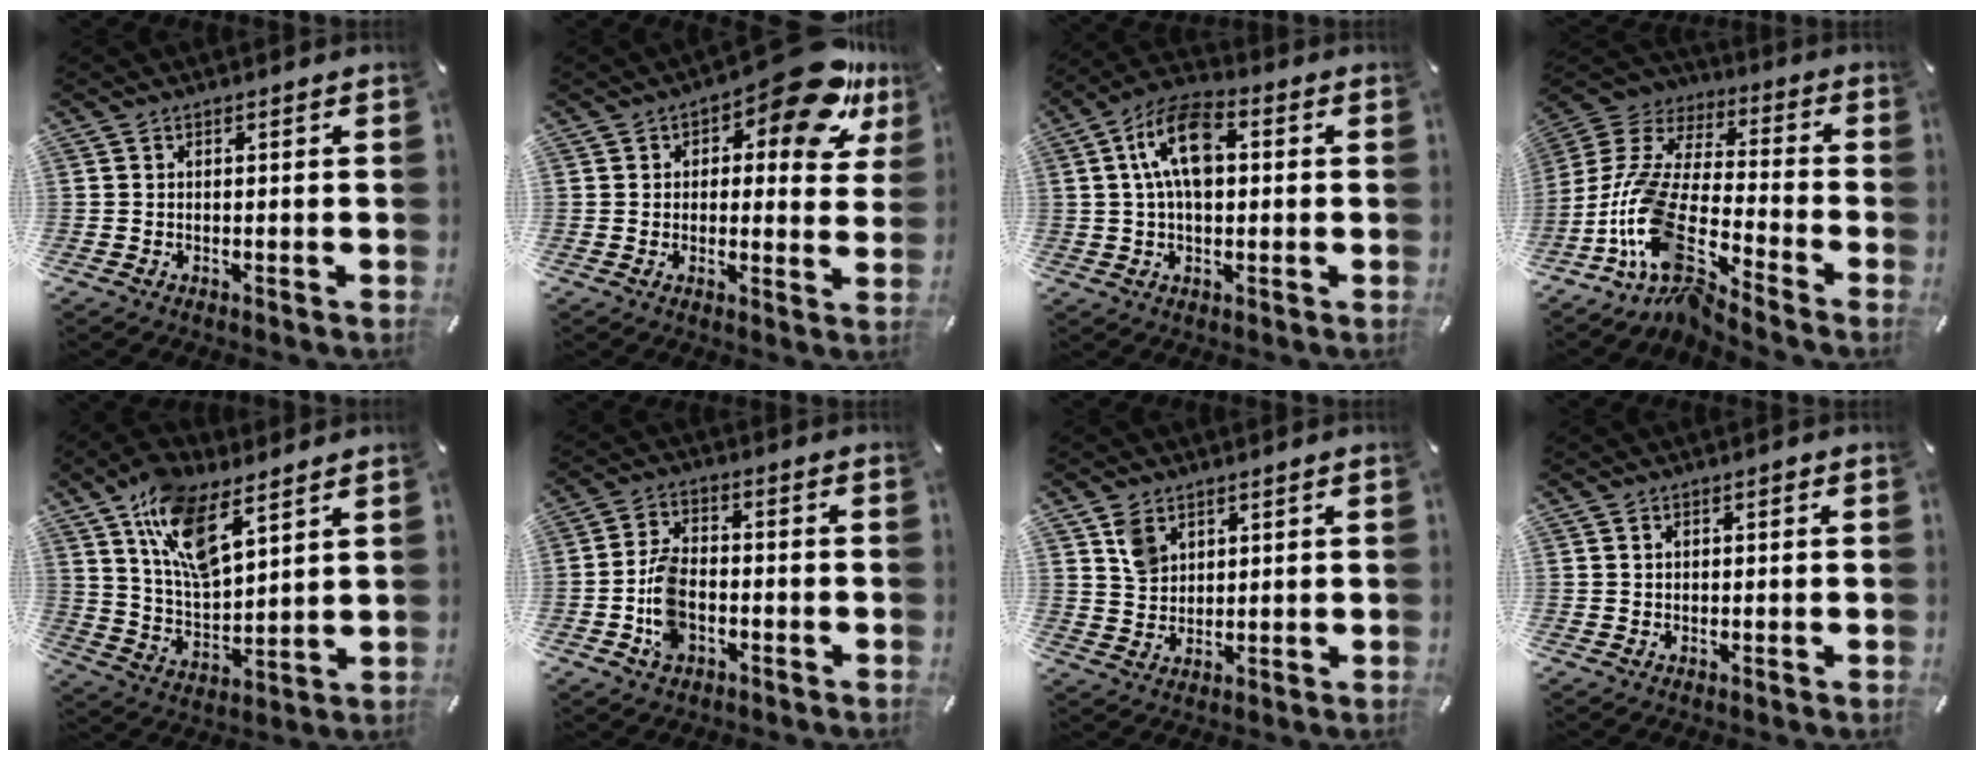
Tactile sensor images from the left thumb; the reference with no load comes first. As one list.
[{"total": 15.1, "force": [9.1, 6.0, 10.4], "torque": [-0.129, -0.058, 0.150]}, {"total": 11.5, "force": [1.9, 6.9, 9.0], "torque": [-0.179, 0.008, 0.035]}, {"total": 18.4, "force": [-10.8, 8.3, 12.3], "torque": [-0.292, 0.024, -0.207]}, {"total": 14.2, "force": [9.3, 5.9, 9.0], "torque": [-0.189, -0.037, 0.169]}, {"total": 8.4, "force": [-2.6, 5.7, 5.5], "torque": [-0.122, 0.013, -0.048]}, {"total": 5.6, "force": [2.9, 4.3, 2.2], "torque": [-0.038, 0.001, 0.053]}, {"total": 1.2, "force": [0.2, 0.9, 0.7], "torque": [-0.015, 0.006, 0.003]}]